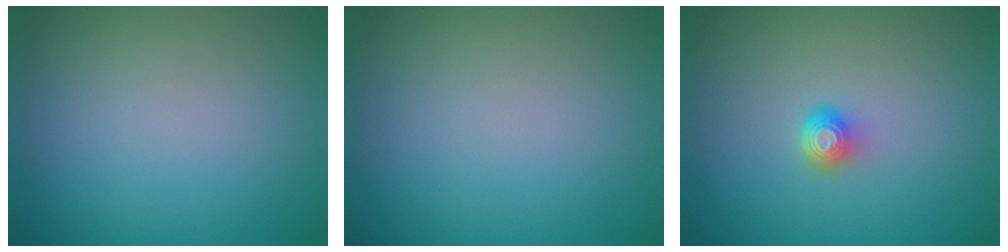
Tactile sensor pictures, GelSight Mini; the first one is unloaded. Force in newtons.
{"total": 0.0}
{"total": 1.6, "press": 1.2, "slide": 1.1}